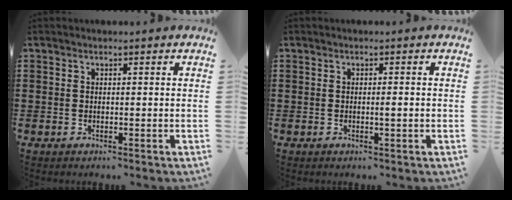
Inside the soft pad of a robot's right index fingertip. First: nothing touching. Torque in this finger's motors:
{"motor_torque": [0.74, 0.42, 0.03, 0.04]}